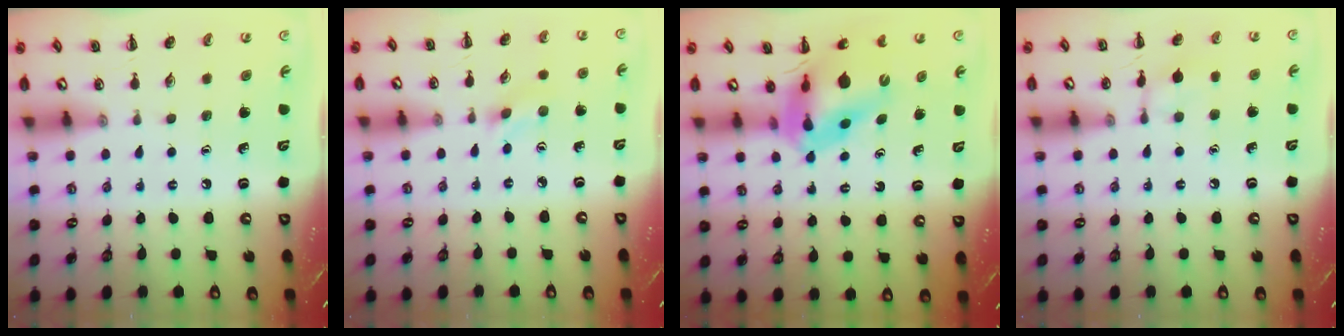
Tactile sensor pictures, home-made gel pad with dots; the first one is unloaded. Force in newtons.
{"total": 1.2, "press": 1.1, "slide": 0.3}
{"total": 12.0, "press": 11.4, "slide": 3.6}
{"total": 7.5, "press": 7.3, "slide": 1.7}